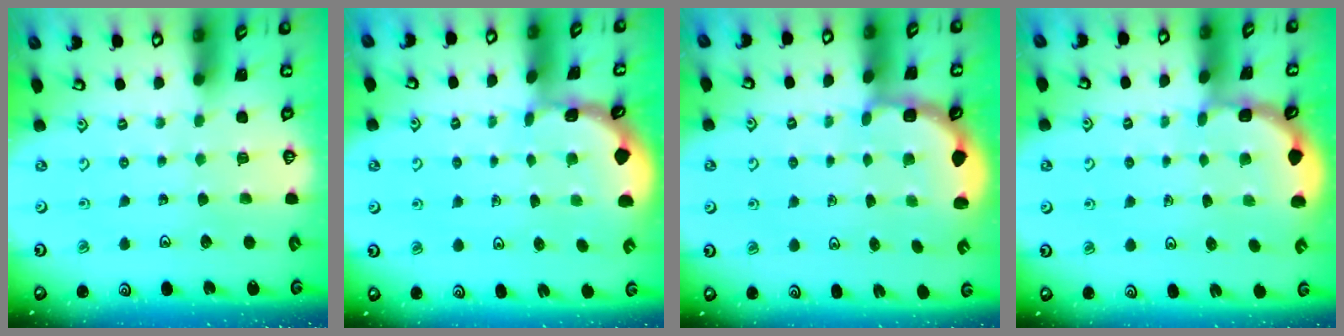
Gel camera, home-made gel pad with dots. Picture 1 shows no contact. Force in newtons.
{"total": 1.1, "press": 1.1, "slide": 0.2}
{"total": 2.8, "press": 2.5, "slide": 1.4}
{"total": 2.0, "press": 2.0, "slide": 0.1}